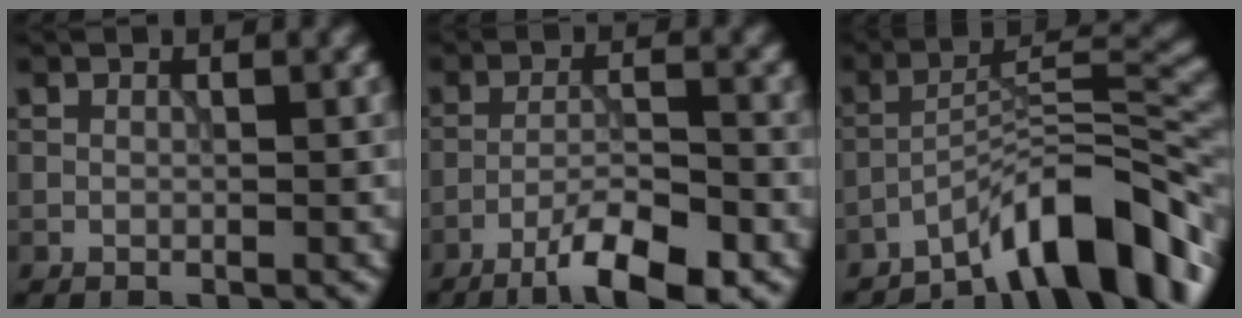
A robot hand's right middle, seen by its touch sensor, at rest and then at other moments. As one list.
[{"total": 6.4, "force": [-4.3, 1.2, 4.5], "torque": [-0.075, 0.004, -0.071]}, {"total": 10.0, "force": [-7.0, 2.4, 6.6], "torque": [-0.091, 0.017, -0.123]}]